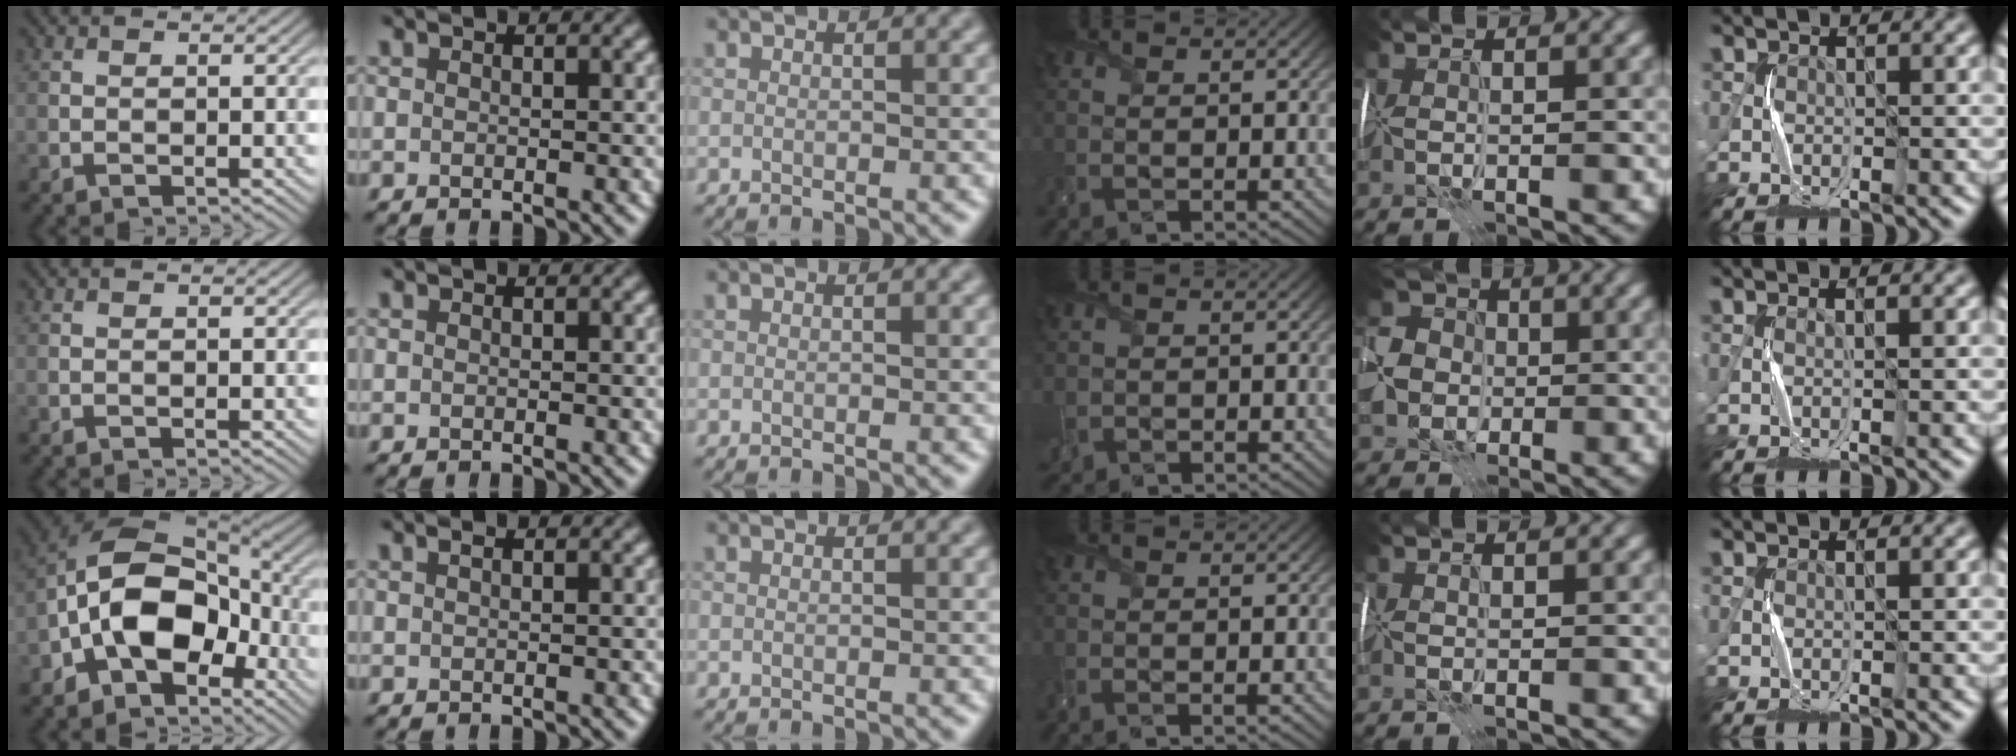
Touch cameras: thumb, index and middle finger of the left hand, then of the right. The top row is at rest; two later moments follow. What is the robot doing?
{"motion": "wrap", "object": "felt sheet"}